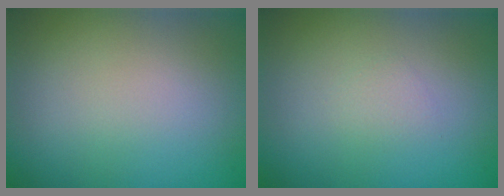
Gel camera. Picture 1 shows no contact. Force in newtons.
{"total": 0.8, "press": 0.8, "slide": 0.1}